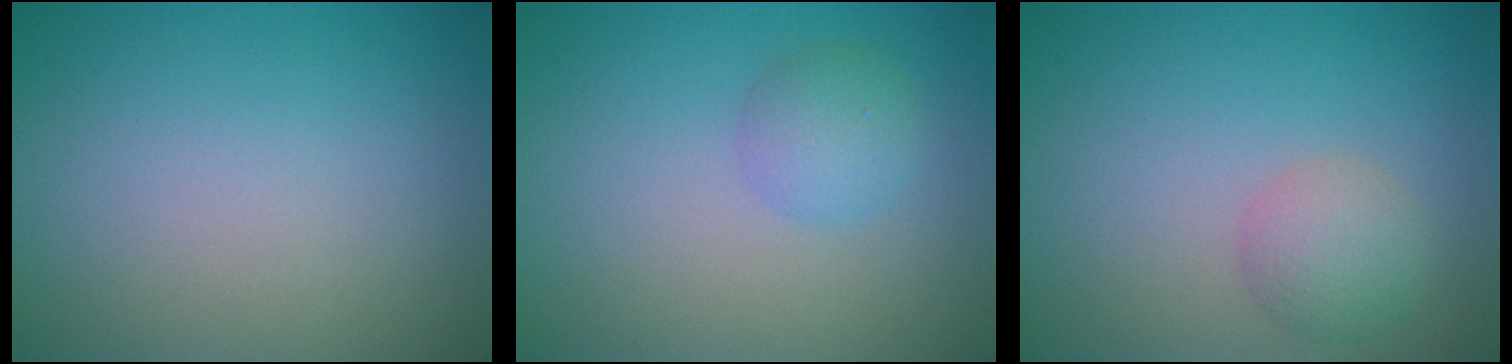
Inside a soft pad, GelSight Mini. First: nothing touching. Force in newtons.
{"total": 2.2, "press": 2.2, "slide": 0.0}
{"total": 2.6, "press": 2.6, "slide": 0.0}